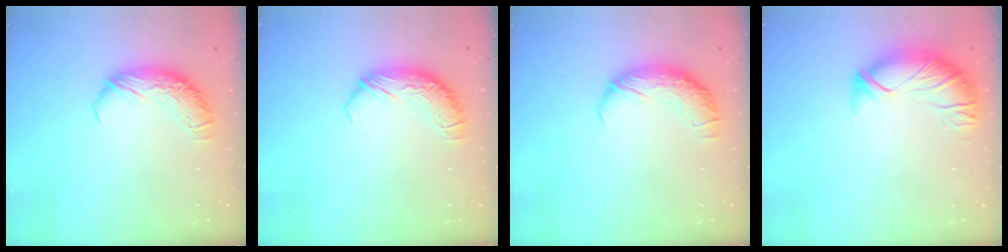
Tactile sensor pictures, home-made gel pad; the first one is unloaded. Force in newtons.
{"total": 0.0}
{"total": 1.7, "press": 0.6, "slide": 1.6}
{"total": 3.0, "press": 1.5, "slide": 2.6}